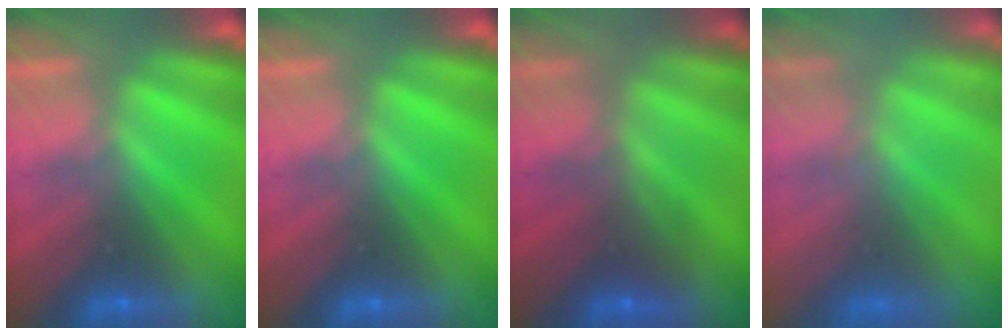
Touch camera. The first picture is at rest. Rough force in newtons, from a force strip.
{"total": 0.0}
{"total": 2.0}
{"total": 7.4}